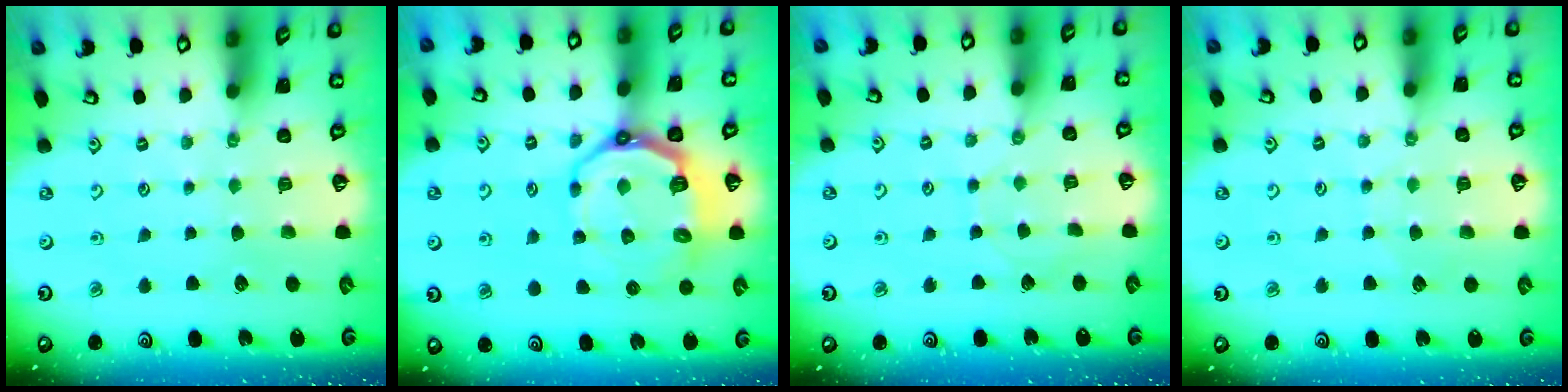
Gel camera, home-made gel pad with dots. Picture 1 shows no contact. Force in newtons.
{"total": 13.2, "press": 12.6, "slide": 4.2}
{"total": 2.9, "press": 2.9, "slide": 0.3}
{"total": 4.1, "press": 4.1, "slide": 0.4}